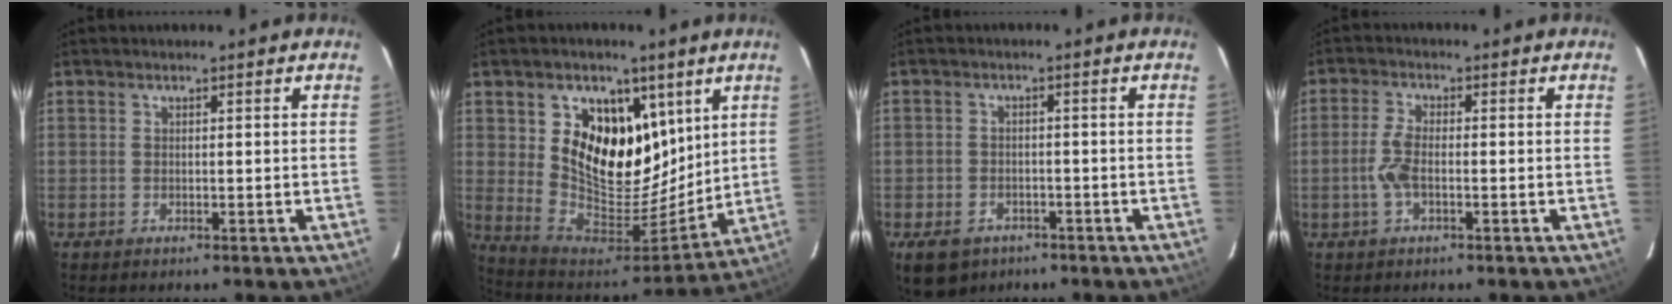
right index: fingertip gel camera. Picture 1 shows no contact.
{"total": 18.6, "force": [7.8, 12.4, 11.4], "torque": [-0.223, -0.012, 0.150]}
{"total": 8.3, "force": [-4.9, 5.8, 3.4], "torque": [-0.083, 0.002, -0.067]}
{"total": 4.3, "force": [-1.2, 1.5, 3.9], "torque": [-0.090, 0.003, -0.025]}